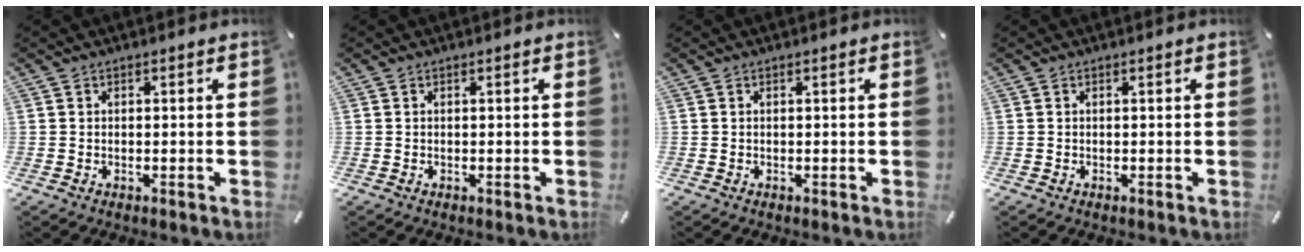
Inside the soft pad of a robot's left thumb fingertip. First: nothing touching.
{"total": 0.0}
{"total": 0.0}
{"total": 0.0}